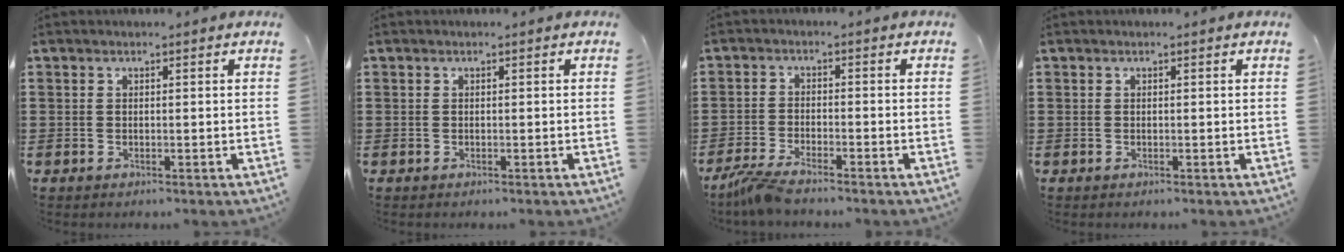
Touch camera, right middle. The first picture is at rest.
{"total": 0.0}
{"total": 3.7, "force": [-3.3, -0.1, 1.7], "torque": [-0.052, -0.015, -0.067]}
{"total": 0.0}